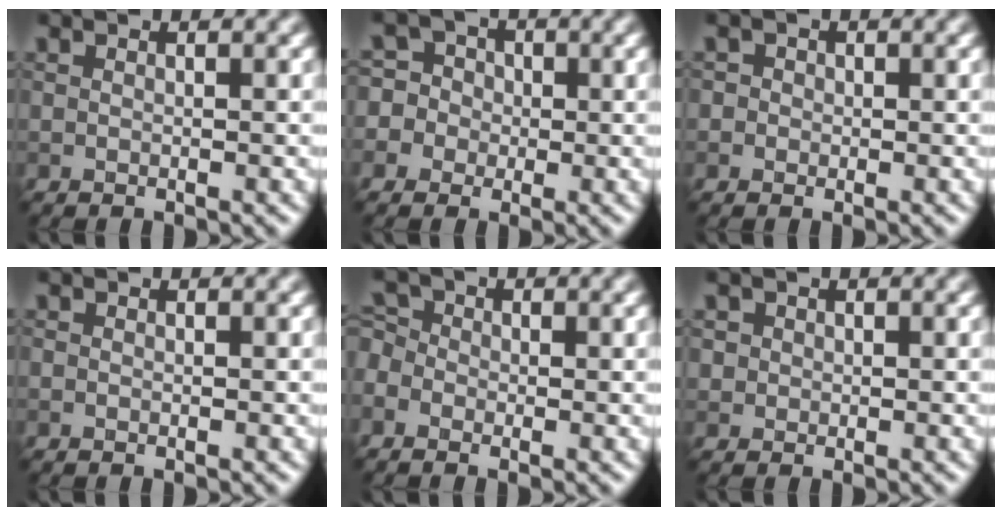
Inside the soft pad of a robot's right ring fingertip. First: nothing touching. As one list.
[{"total": 5.8, "force": [-0.9, 5.6, 1.4], "torque": [-0.012, 0.031, -0.050]}, {"total": 1.4, "force": [0.4, 1.3, 0.4], "torque": [0.008, 0.002, -0.005]}, {"total": 0.0}, {"total": 2.3, "force": [-0.5, 2.0, 1.2], "torque": [-0.018, 0.010, -0.022]}, {"total": 1.2, "force": [0.3, 1.1, 0.2], "torque": [0.003, -0.001, 0.006]}]